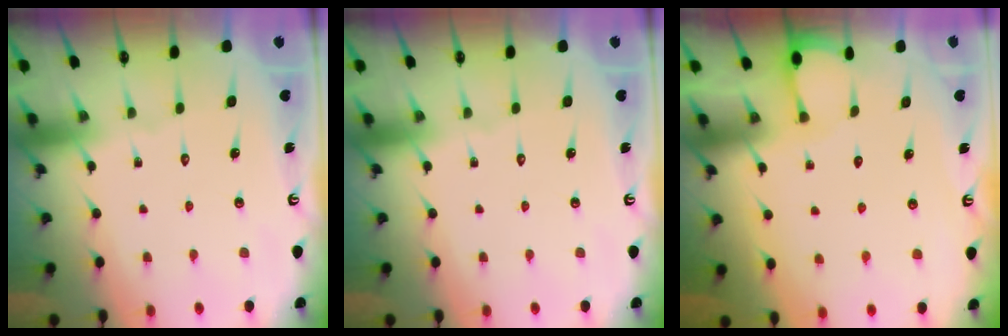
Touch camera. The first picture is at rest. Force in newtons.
{"total": 0.0}
{"total": 1.5, "press": 1.5, "slide": 0.1}